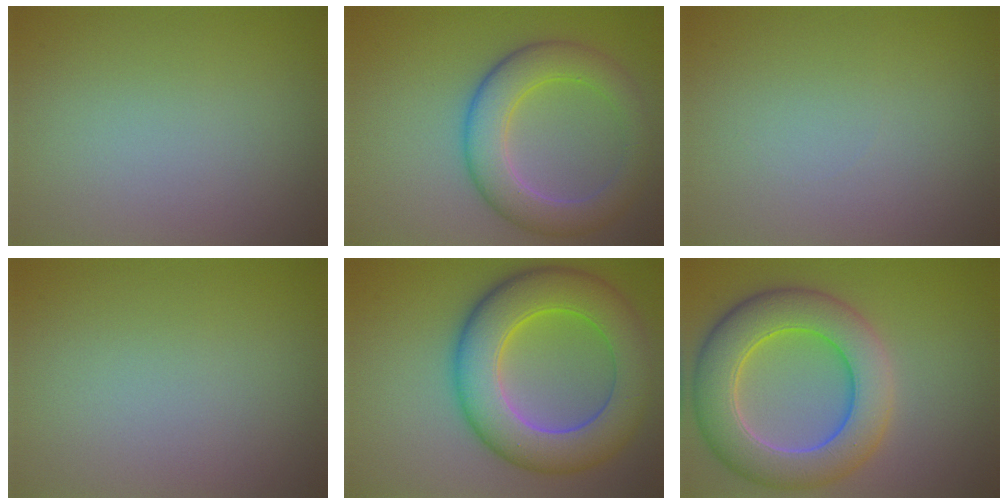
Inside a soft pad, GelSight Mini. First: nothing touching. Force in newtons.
{"total": 5.9, "press": 5.9, "slide": 0.2}
{"total": 0.0}
{"total": 0.0}
{"total": 9.9, "press": 9.9, "slide": 0.3}
{"total": 8.4, "press": 8.4, "slide": 0.4}